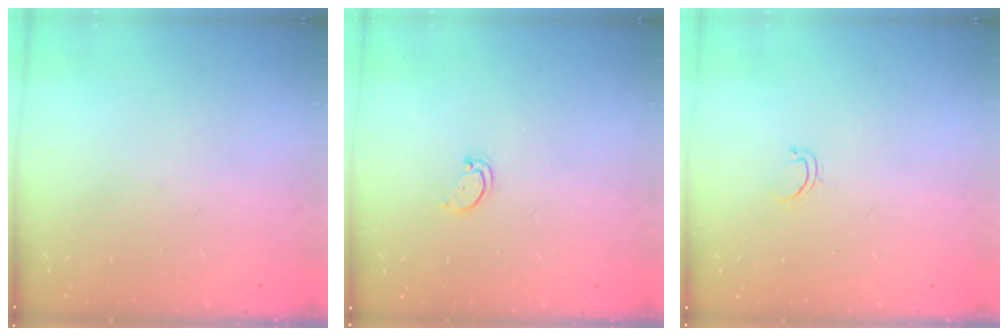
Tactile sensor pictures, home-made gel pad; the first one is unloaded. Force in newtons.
{"total": 2.6, "press": 2.5, "slide": 0.4}
{"total": 2.6, "press": 2.5, "slide": 0.4}